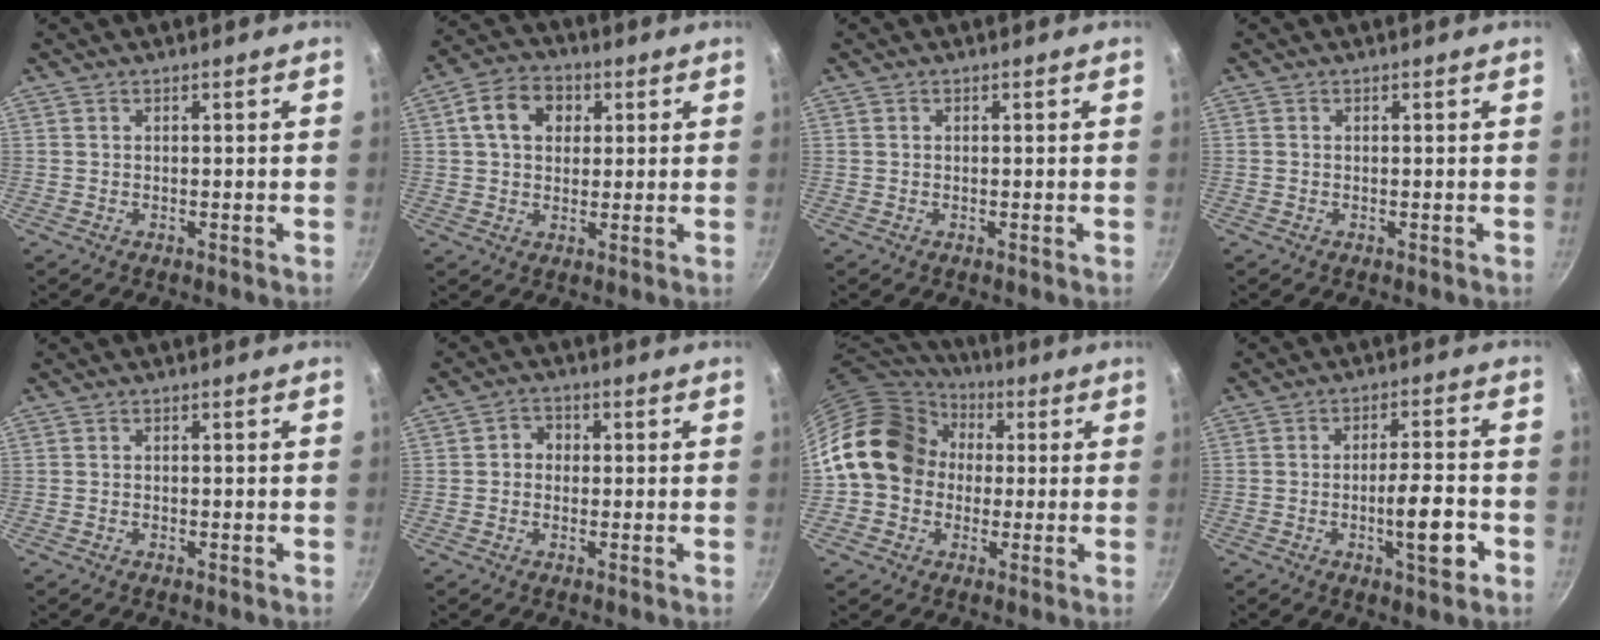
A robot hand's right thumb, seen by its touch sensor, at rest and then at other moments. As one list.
[{"total": 9.0, "force": [2.5, 6.9, 5.3], "torque": [-0.069, 0.012, 0.030]}, {"total": 0.0}, {"total": 0.0}, {"total": 0.6, "force": [-0.3, 0.3, 0.3], "torque": [-0.007, 0.002, -0.008]}, {"total": 3.0, "force": [0.0, 2.7, 1.4], "torque": [-0.005, 0.008, -0.008]}, {"total": 16.9, "force": [1.2, 14.3, 9.0], "torque": [-0.125, 0.044, 0.010]}, {"total": 9.0, "force": [-3.2, 2.4, 8.0], "torque": [-0.115, 0.022, -0.048]}]